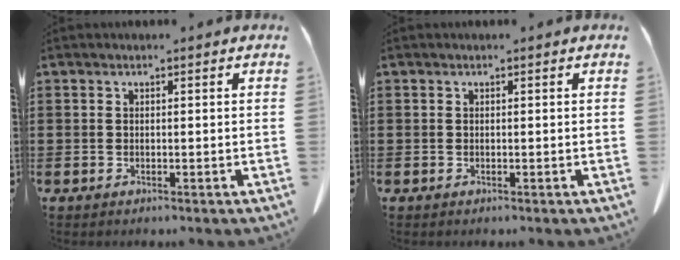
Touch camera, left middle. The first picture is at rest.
{"total": 0.0}